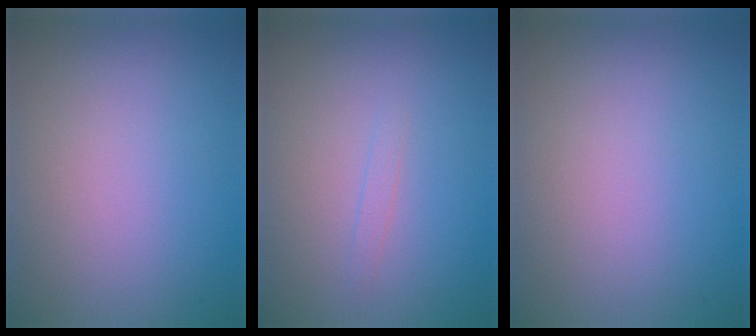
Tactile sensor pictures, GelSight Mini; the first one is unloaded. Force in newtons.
{"total": 0.7, "press": 0.7, "slide": 0.0}
{"total": 0.0}